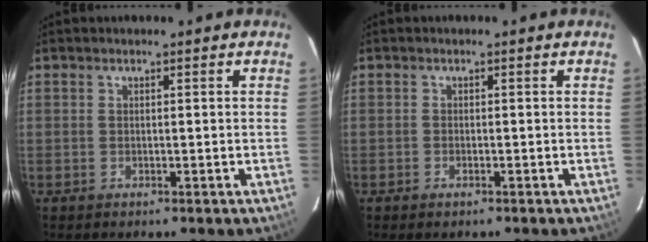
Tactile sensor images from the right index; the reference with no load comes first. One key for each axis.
{"total": 1.0, "fx": -0.7, "fy": 0.5, "fz": 0.4, "tx": -0.007, "ty": -0.002, "tz": -0.015}